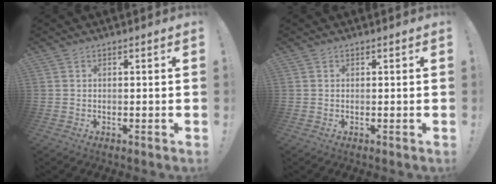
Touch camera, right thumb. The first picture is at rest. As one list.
[{"total": 0.0}]